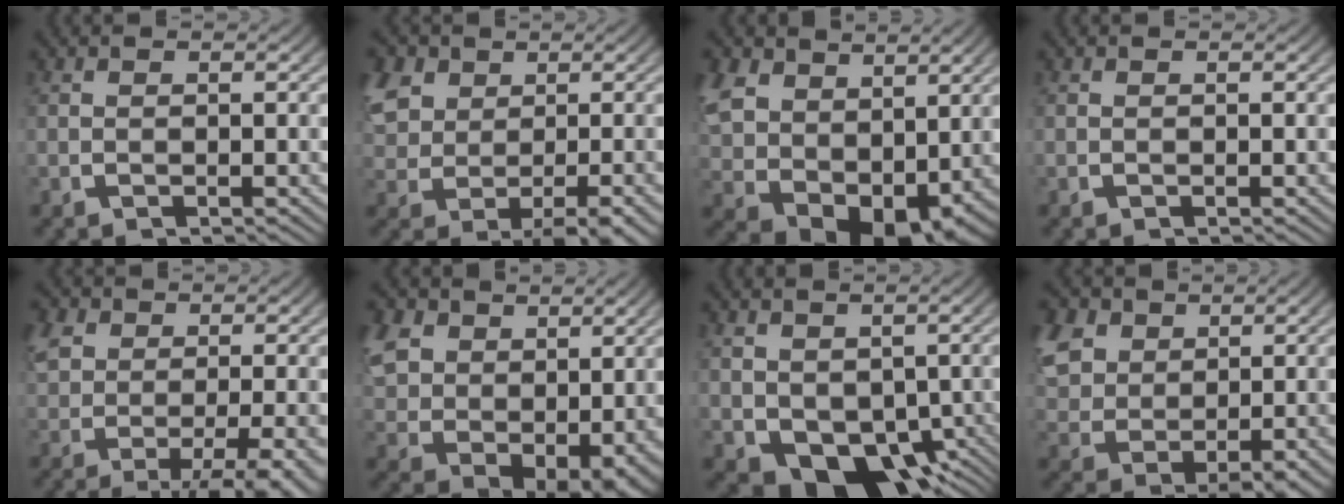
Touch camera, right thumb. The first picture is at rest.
{"total": 6.3, "force": [0.2, 4.4, 4.4], "torque": [-0.102, -0.028, 0.027]}
{"total": 10.7, "force": [-1.1, 7.3, 7.7], "torque": [-0.166, -0.050, 0.012]}
{"total": 0.0}
{"total": 6.5, "force": [-2.6, 3.3, 4.9], "torque": [-0.091, -0.026, -0.019]}
{"total": 9.2, "force": [0.0, 6.5, 6.6], "torque": [-0.138, -0.048, 0.031]}
{"total": 9.2, "force": [-3.5, 6.1, 5.9], "torque": [-0.110, -0.046, -0.027]}
{"total": 7.8, "force": [1.0, 5.7, 5.2], "torque": [-0.120, -0.036, 0.045]}